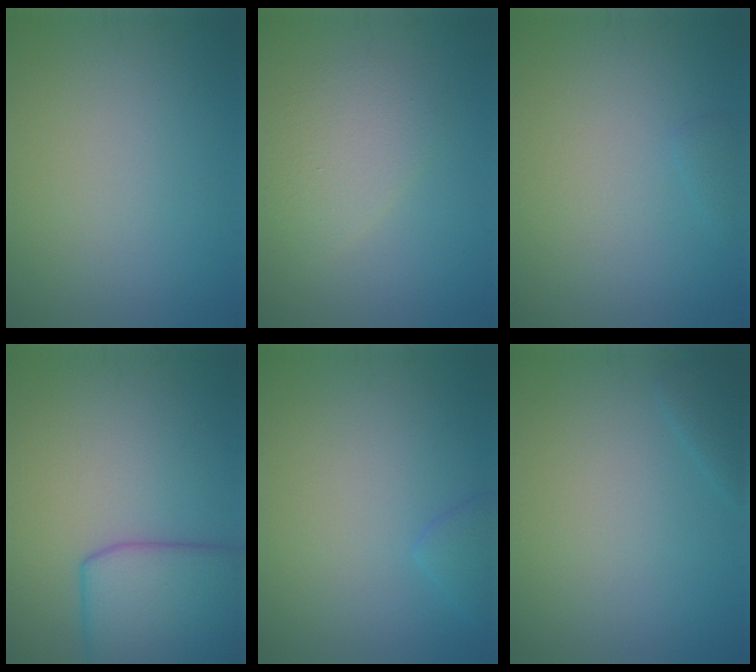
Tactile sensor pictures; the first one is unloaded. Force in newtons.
{"total": 3.0, "press": 3.0, "slide": 0.2}
{"total": 0.7, "press": 0.7, "slide": 0.1}
{"total": 7.8, "press": 7.8, "slide": 0.4}
{"total": 1.4, "press": 1.4, "slide": 0.1}
{"total": 1.1, "press": 1.1, "slide": 0.1}